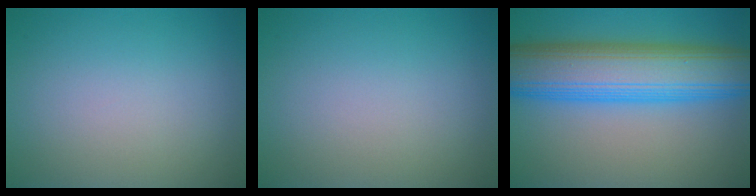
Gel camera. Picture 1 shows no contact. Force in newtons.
{"total": 0.0}
{"total": 11.4, "press": 11.4, "slide": 0.1}